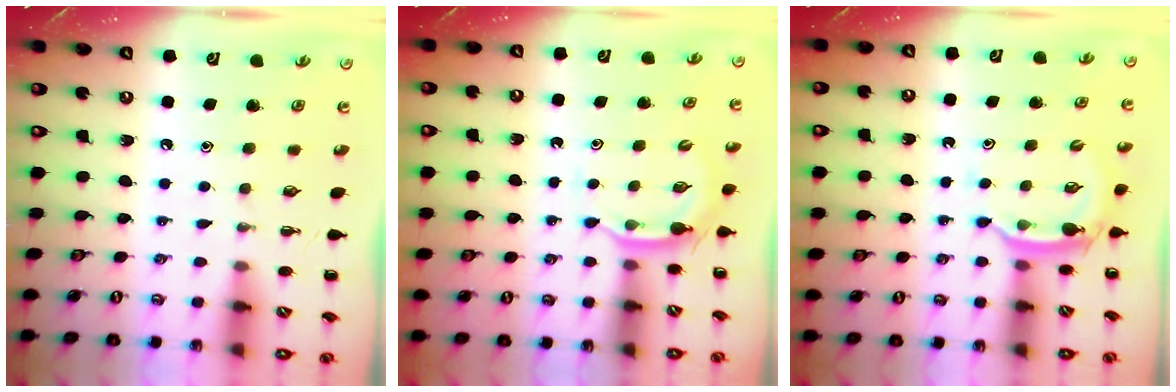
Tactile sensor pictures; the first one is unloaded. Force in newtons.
{"total": 2.9, "press": 2.8, "slide": 0.7}
{"total": 4.0, "press": 3.9, "slide": 0.8}